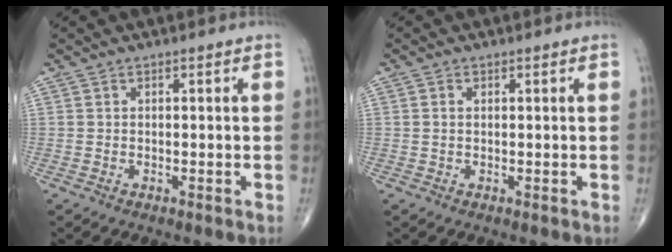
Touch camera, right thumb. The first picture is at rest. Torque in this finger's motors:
{"motor_torque": [0.02, 0.05, -0.12, -0.09, 0.00]}